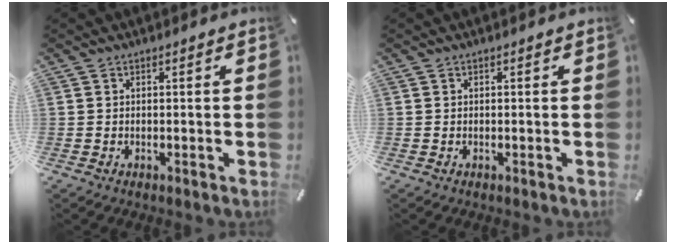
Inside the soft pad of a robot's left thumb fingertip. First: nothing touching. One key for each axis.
{"total": 0.0}